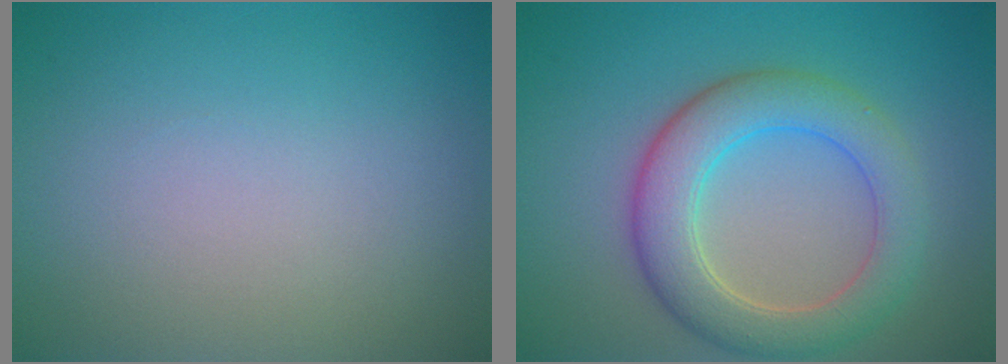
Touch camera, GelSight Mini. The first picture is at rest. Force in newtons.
{"total": 6.0, "press": 6.0, "slide": 0.2}